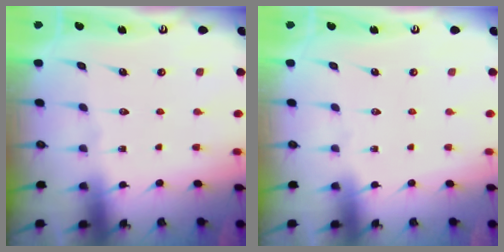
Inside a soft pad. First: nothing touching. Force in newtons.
{"total": 0.0}